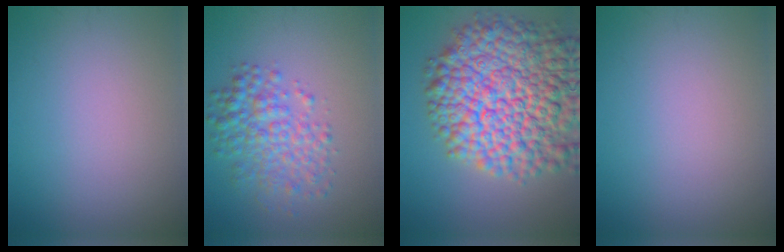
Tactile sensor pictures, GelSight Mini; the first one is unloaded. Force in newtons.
{"total": 4.5, "press": 4.5, "slide": 0.1}
{"total": 14.7, "press": 14.6, "slide": 0.7}
{"total": 0.0}